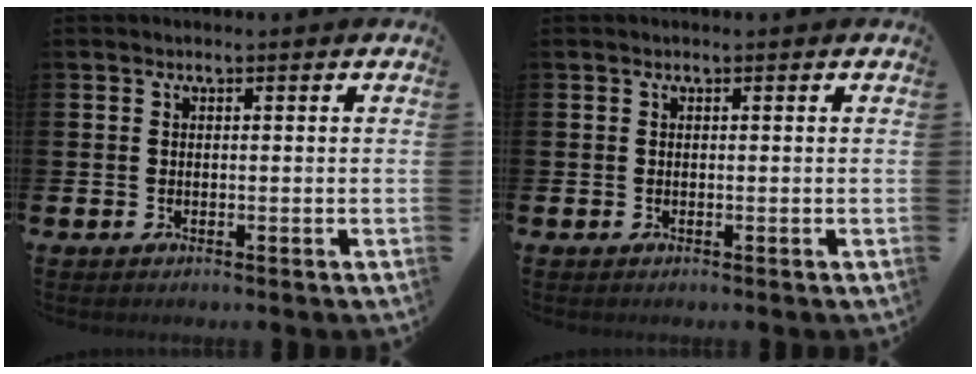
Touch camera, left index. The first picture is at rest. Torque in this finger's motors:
{"motor_torque": [0.00, 0.00, 0.00, 0.00]}